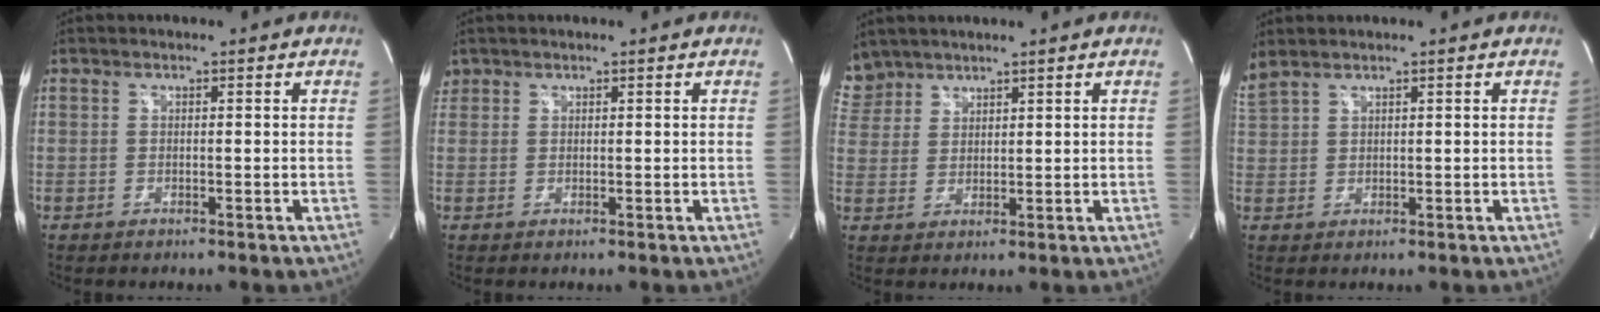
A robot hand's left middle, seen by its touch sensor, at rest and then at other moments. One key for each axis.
{"total": 1.6, "fx": 1.1, "fy": 1.2, "fz": 0.1, "tx": 0.001, "ty": 0.015, "tz": 0.023}
{"total": 5.1, "fx": 4.5, "fy": 2.4, "fz": -0.2, "tx": 0.002, "ty": 0.012, "tz": 0.097}
{"total": 2.8, "fx": 2.6, "fy": 0.2, "fz": 1.1, "tx": -0.045, "ty": 0.023, "tz": 0.066}